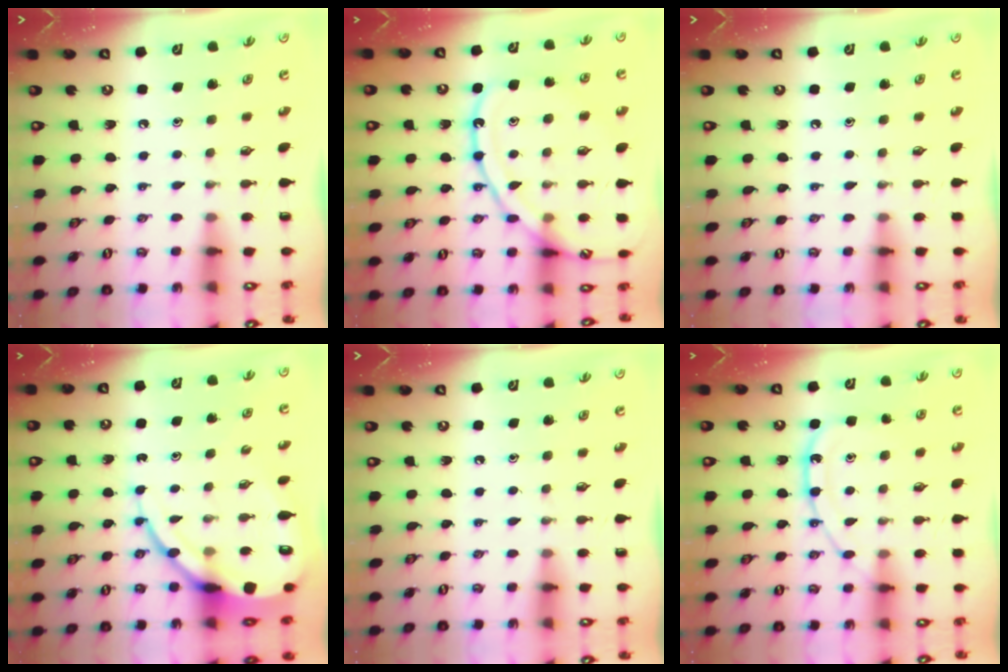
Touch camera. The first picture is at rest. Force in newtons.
{"total": 14.7, "press": 14.7, "slide": 0.7}
{"total": 2.3, "press": 2.3, "slide": 0.4}
{"total": 14.7, "press": 14.6, "slide": 1.6}
{"total": 0.0}
{"total": 13.2, "press": 13.1, "slide": 1.2}